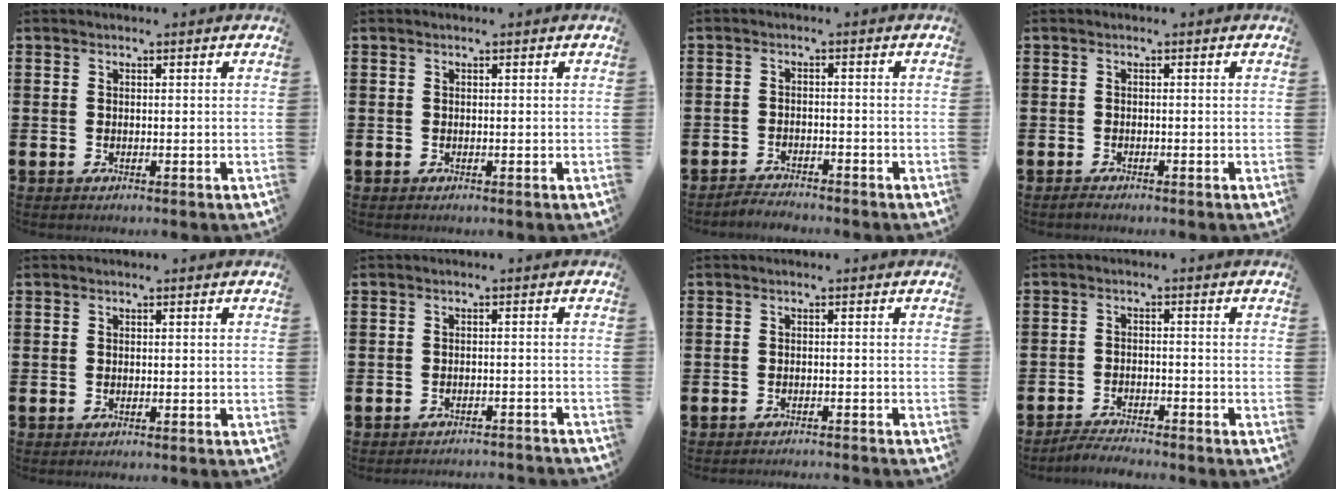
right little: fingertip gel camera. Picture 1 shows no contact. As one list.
[{"total": 0.0}, {"total": 2.1, "force": [-2.0, 0.0, -0.2], "torque": [-0.003, 0.005, -0.045]}, {"total": 0.6, "force": [-0.4, 0.2, 0.3], "torque": [-0.008, -0.001, -0.009]}, {"total": 0.0}, {"total": 1.6, "force": [-1.6, -0.2, -0.1], "torque": [-0.001, 0.005, -0.033]}, {"total": 1.0, "force": [-1.0, -0.2, -0.1], "torque": [0.001, 0.001, -0.021]}, {"total": 2.5, "force": [-2.5, -0.1, 0.2], "torque": [-0.006, 0.005, -0.053]}]